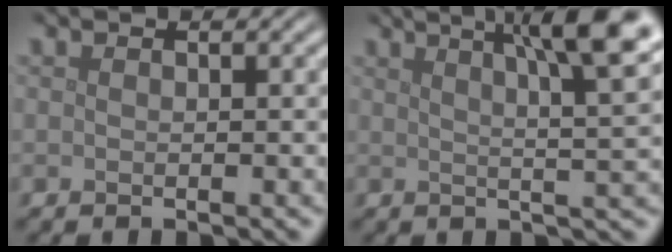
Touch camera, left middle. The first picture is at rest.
{"total": 10.1, "force": [4.7, 2.7, 8.5], "torque": [-0.077, 0.038, 0.052]}